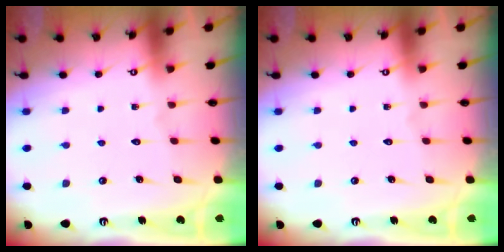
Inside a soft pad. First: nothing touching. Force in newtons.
{"total": 0.0}